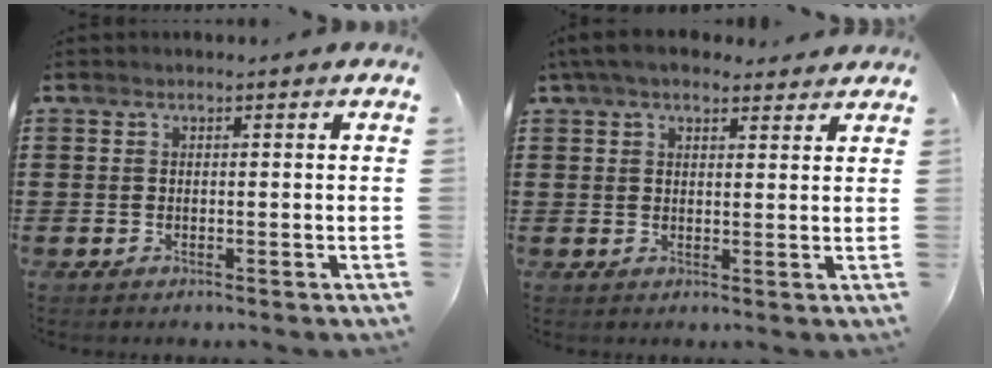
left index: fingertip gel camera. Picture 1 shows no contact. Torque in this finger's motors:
{"motor_torque": [2.14, 0.00, 0.45, 0.21]}